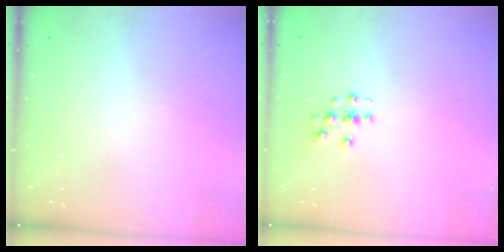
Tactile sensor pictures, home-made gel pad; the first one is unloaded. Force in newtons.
{"total": 3.2, "press": 3.2, "slide": 0.2}